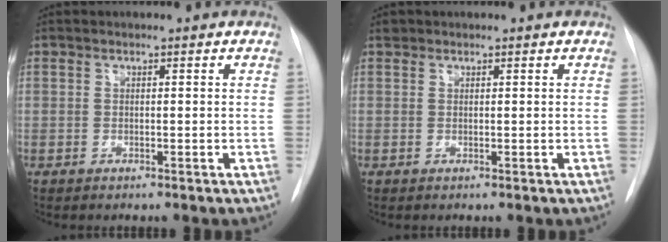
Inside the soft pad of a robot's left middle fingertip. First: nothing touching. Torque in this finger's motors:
{"motor_torque": [-0.06, 0.07, -0.04, 0.01]}